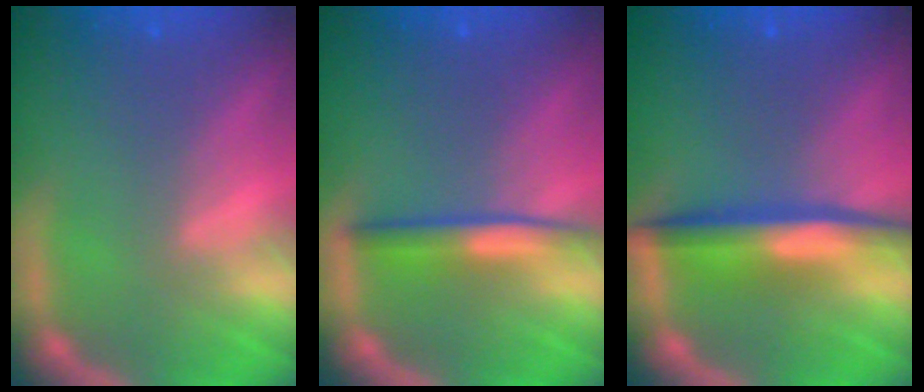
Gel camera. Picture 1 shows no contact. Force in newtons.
{"total": 3.0}
{"total": 5.0}